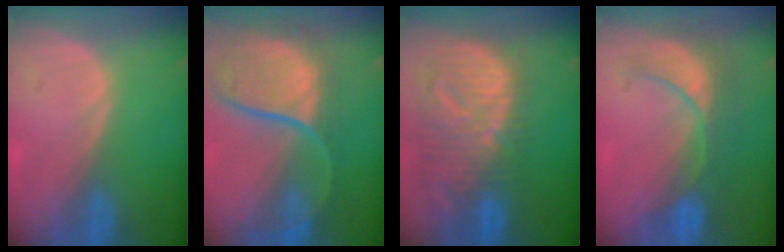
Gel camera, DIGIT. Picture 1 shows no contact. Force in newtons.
{"total": 12.1, "press": 9.9, "slide": 7.0}
{"total": 12.6, "press": 11.0, "slide": 6.2}
{"total": 8.6, "press": 7.8, "slide": 3.5}